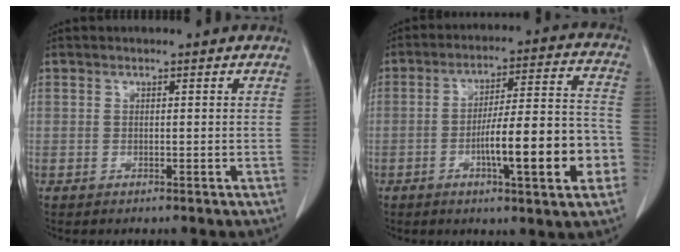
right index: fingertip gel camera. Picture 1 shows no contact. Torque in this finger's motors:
{"motor_torque": [1.86, -0.28, 0.97, 0.20]}